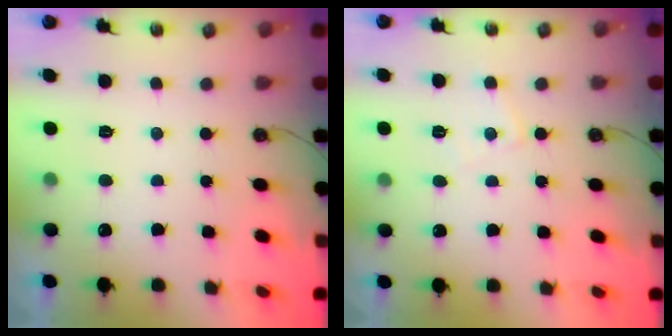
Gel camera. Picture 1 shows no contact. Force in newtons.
{"total": 5.4, "press": 5.4, "slide": 0.8}